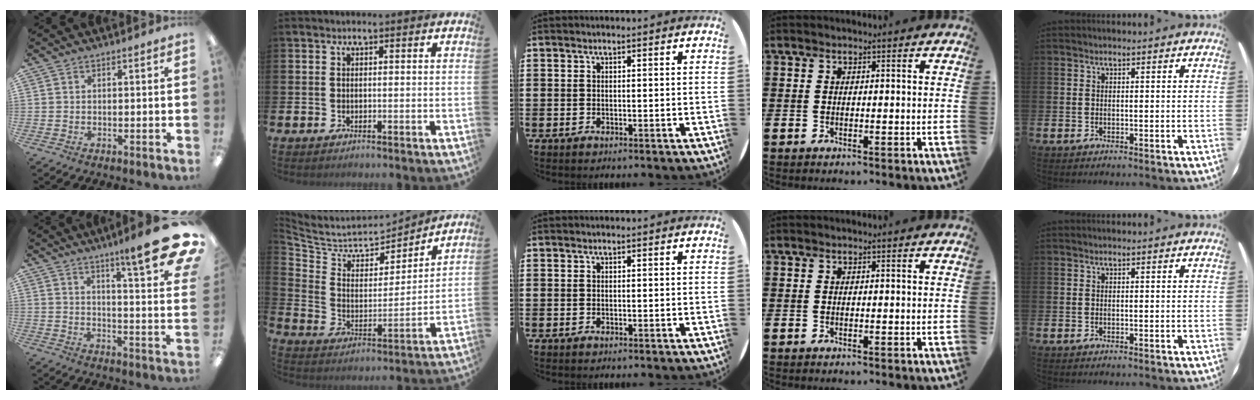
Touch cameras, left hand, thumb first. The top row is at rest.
{"thumb": {"total": 14.9, "force": [10.4, 2.0, 10.4], "torque": [-0.152, -0.083, 0.163]}, "index": {"total": 6.4, "force": [5.7, 2.6, 0.8], "torque": [-0.058, -0.054, 0.094]}}